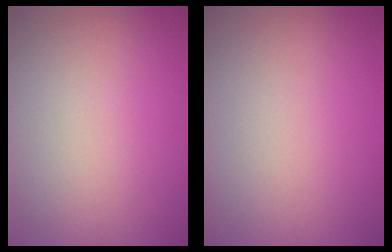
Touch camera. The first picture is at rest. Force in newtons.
{"total": 0.0}